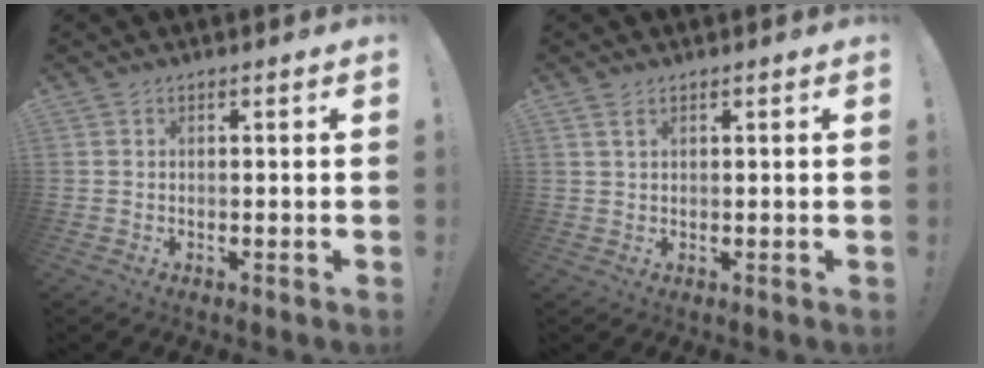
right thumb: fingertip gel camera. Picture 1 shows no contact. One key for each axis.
{"total": 2.3, "fx": 1.2, "fy": 1.0, "fz": 1.6, "tx": -0.028, "ty": -0.001, "tz": 0.022}